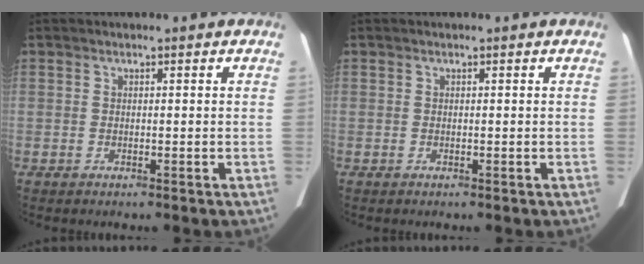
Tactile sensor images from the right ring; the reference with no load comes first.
{"total": 0.0}